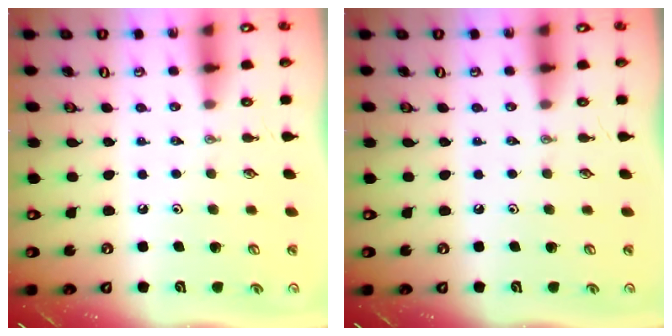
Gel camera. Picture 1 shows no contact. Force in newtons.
{"total": 0.0}